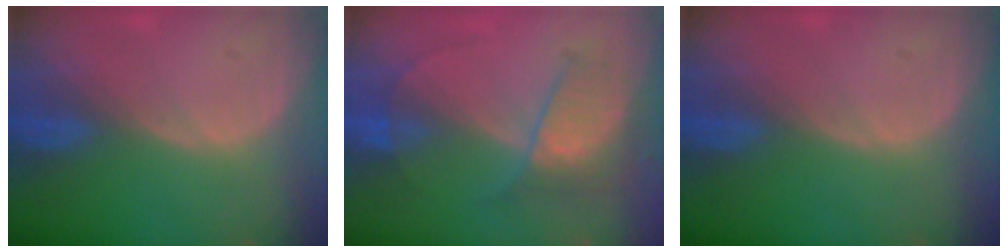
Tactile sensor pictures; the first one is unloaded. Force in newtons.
{"total": 7.2, "press": 6.1, "slide": 3.9}
{"total": 0.0}